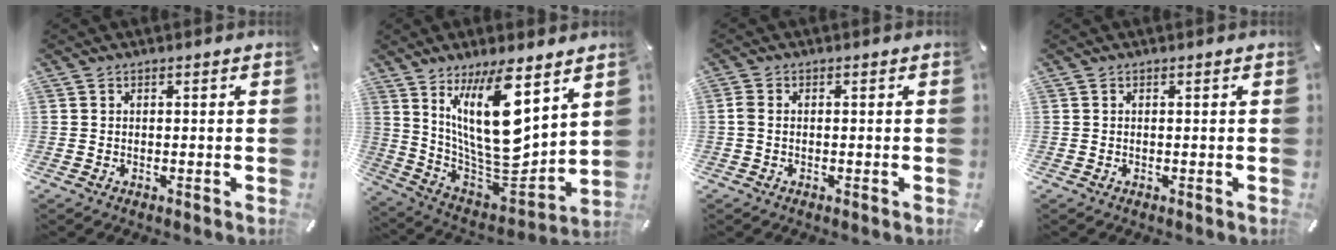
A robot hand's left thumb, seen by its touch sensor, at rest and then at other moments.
{"total": 21.7, "force": [9.1, 8.2, 17.9], "torque": [-0.357, -0.078, 0.150]}
{"total": 1.7, "force": [-0.2, 0.8, 1.5], "torque": [-0.027, 0.002, -0.005]}
{"total": 0.0}